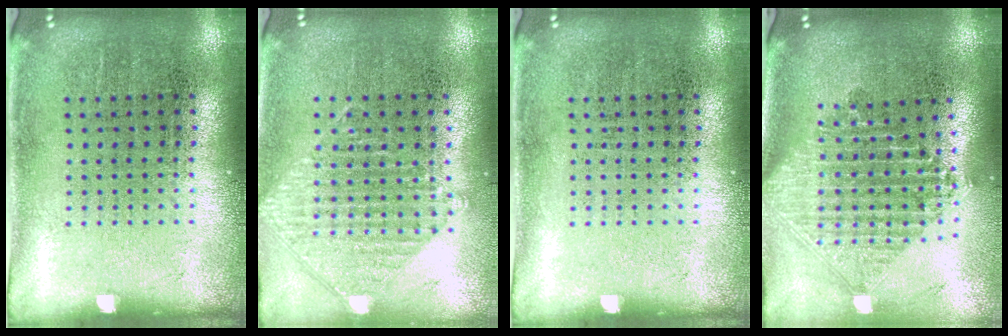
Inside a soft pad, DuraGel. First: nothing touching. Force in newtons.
{"total": 0.9, "press": 0.9, "slide": 0.1}
{"total": 0.0}
{"total": 2.2, "press": 1.7, "slide": 1.4}